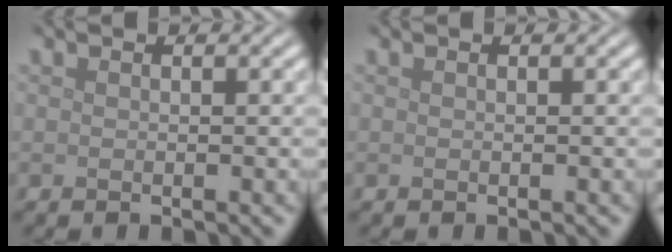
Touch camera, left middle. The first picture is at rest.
{"total": 0.0}